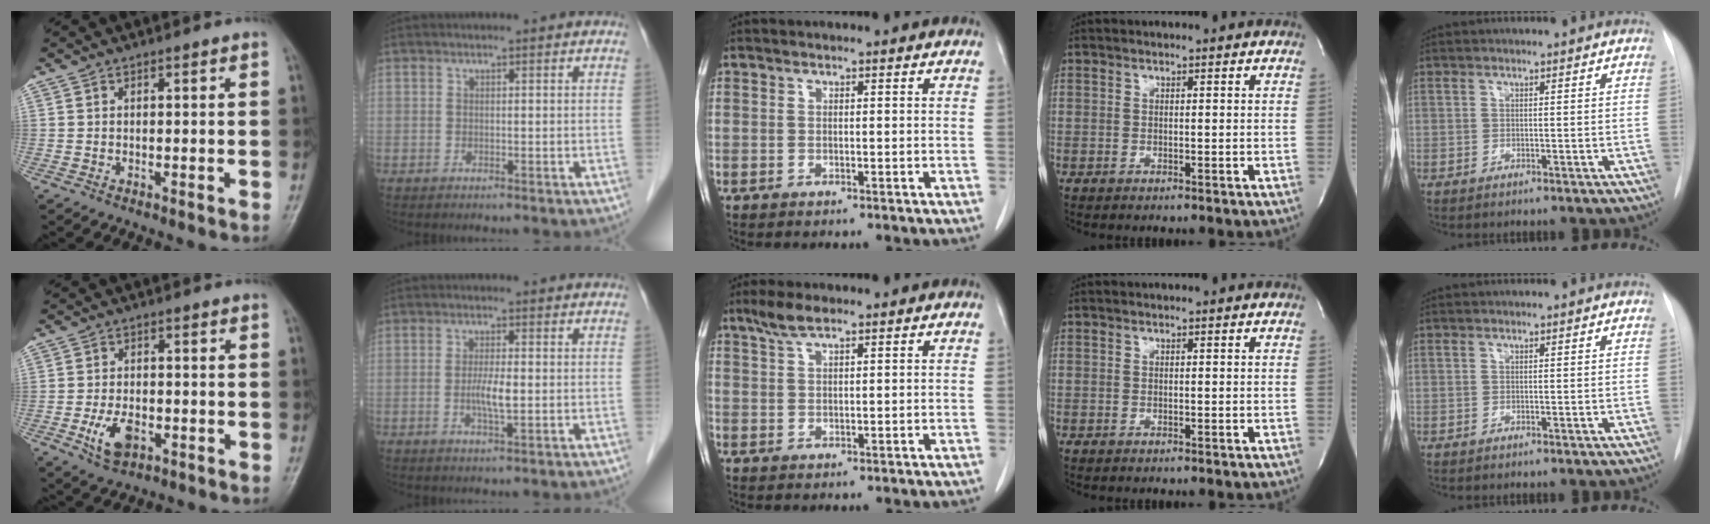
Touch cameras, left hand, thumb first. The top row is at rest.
{"thumb": {"total": 6.0, "force": [-2.5, 3.5, 4.1], "torque": [-0.078, 0.006, -0.041]}, "index": {"total": 3.4, "force": [-0.4, 0.4, 3.4], "torque": [-0.068, -0.005, -0.006]}, "middle": {"total": 3.4, "force": [2.5, 0.6, 2.2], "torque": [-0.053, 0.007, 0.054]}}